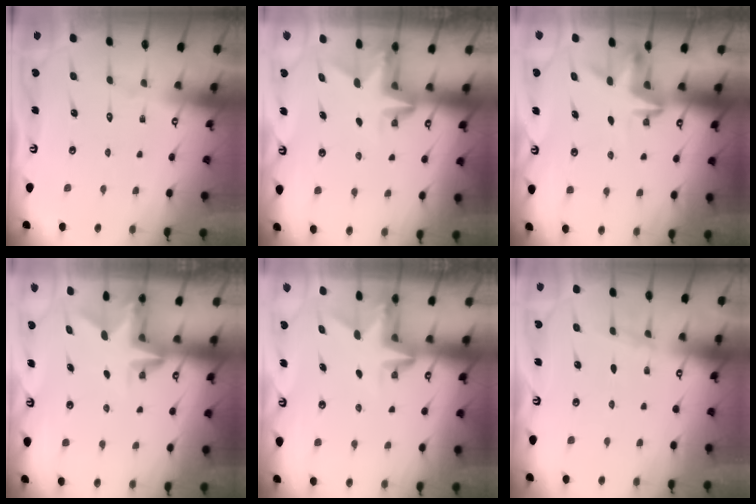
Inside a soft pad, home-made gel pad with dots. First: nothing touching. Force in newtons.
{"total": 3.0, "press": 3.0, "slide": 0.2}
{"total": 3.2, "press": 3.2, "slide": 0.3}
{"total": 3.2, "press": 3.2, "slide": 0.3}
{"total": 3.0, "press": 3.0, "slide": 0.2}
{"total": 3.7, "press": 3.4, "slide": 1.3}